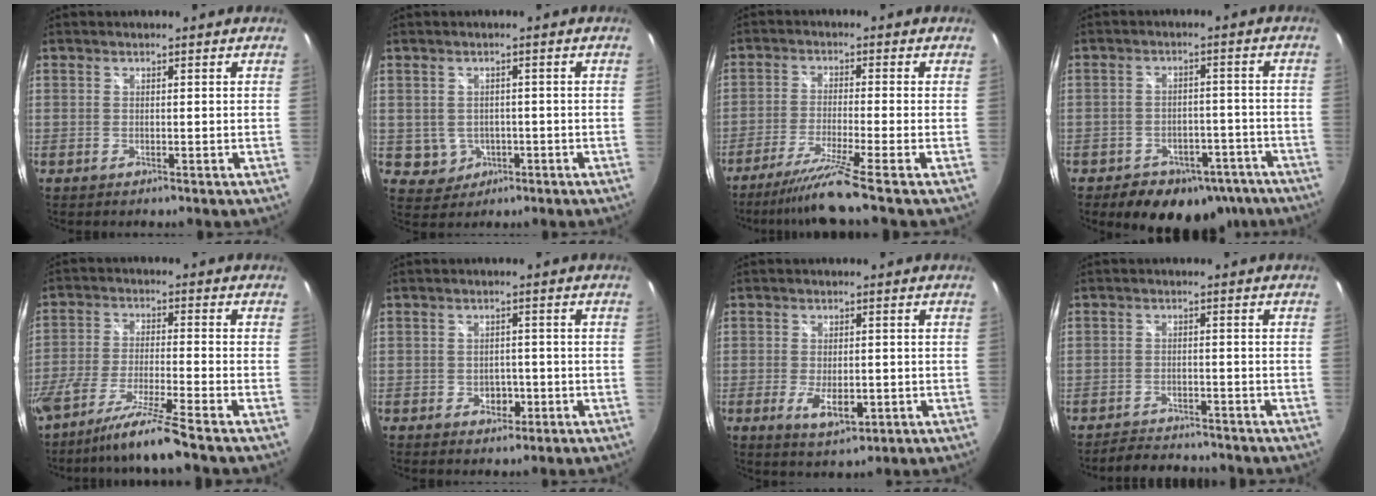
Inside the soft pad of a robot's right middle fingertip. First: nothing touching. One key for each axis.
{"total": 4.4, "fx": -0.8, "fy": 4.2, "fz": 1.1, "tx": -0.031, "ty": 0.006, "tz": 0.001}
{"total": 8.1, "fx": -6.5, "fy": -2.7, "fz": 4.1, "tx": -0.092, "ty": -0.019, "tz": -0.113}
{"total": 14.4, "fx": -10.1, "fy": 8.7, "fz": 5.6, "tx": -0.112, "ty": 0.019, "tz": -0.109}
{"total": 10.6, "fx": -8.7, "fy": -1.9, "fz": 5.7, "tx": -0.118, "ty": -0.023, "tz": -0.154}
{"total": 3.5, "fx": -1.3, "fy": 2.9, "fz": 1.5, "tx": -0.027, "ty": 0.001, "tz": -0.013}
{"total": 5.9, "fx": -1.8, "fy": 2.9, "fz": 4.9, "tx": -0.094, "ty": -0.016, "tz": -0.024}
{"total": 5.9, "fx": -5.6, "fy": 1.5, "fz": 1.0, "tx": -0.038, "ty": 0.002, "tz": -0.085}